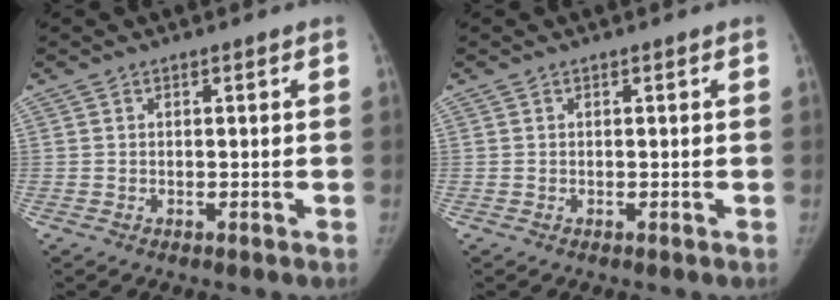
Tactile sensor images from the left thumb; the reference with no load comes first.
{"total": 0.0}